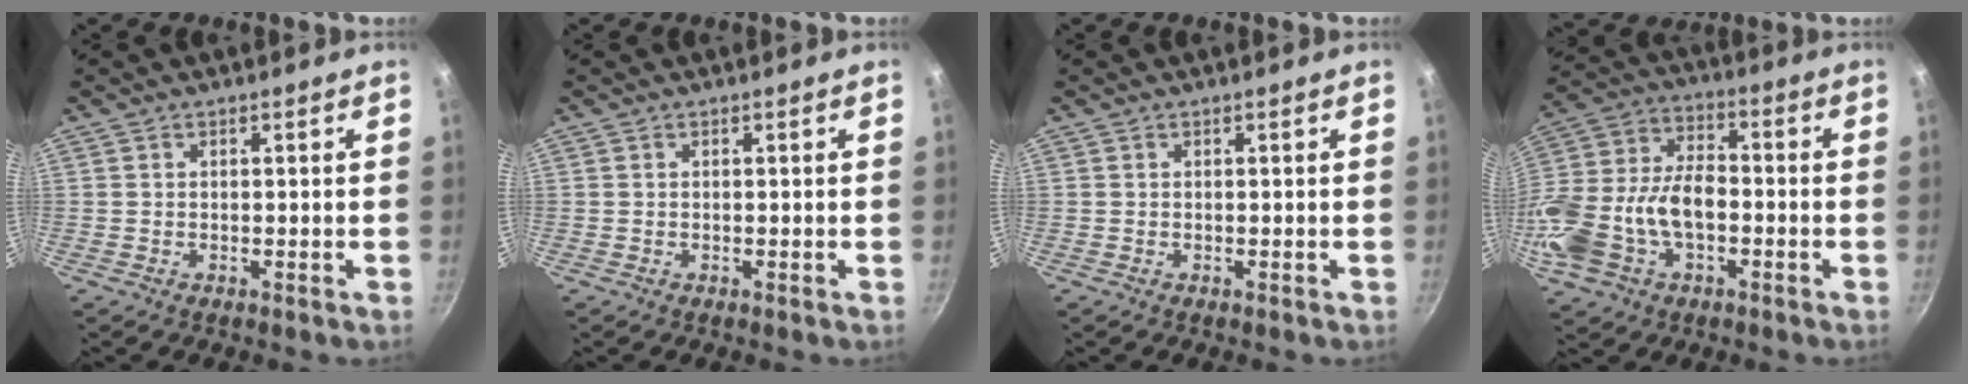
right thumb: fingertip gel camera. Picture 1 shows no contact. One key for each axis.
{"total": 0.0}
{"total": 0.0}
{"total": 19.0, "fx": -4.3, "fy": 12.1, "fz": 14.0, "tx": -0.280, "ty": 0.041, "tz": -0.081}